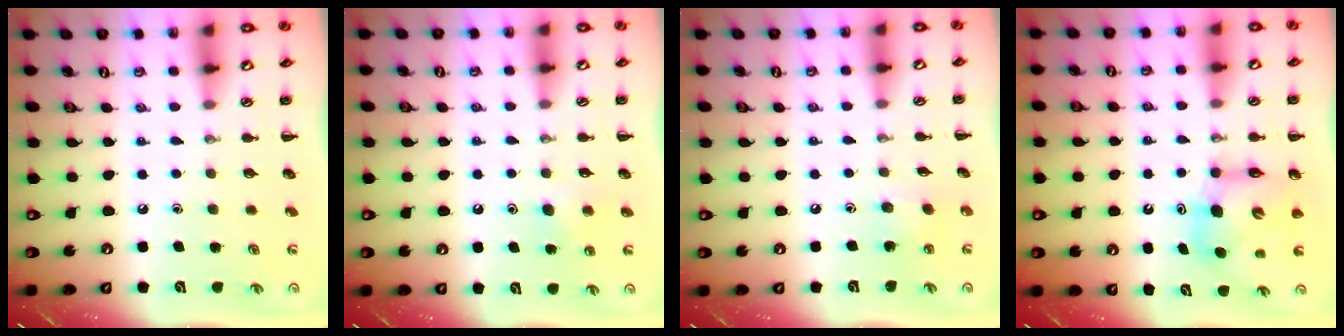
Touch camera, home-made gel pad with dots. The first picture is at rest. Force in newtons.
{"total": 4.2, "press": 3.8, "slide": 1.7}
{"total": 3.9, "press": 3.8, "slide": 0.8}
{"total": 7.0, "press": 6.8, "slide": 1.5}